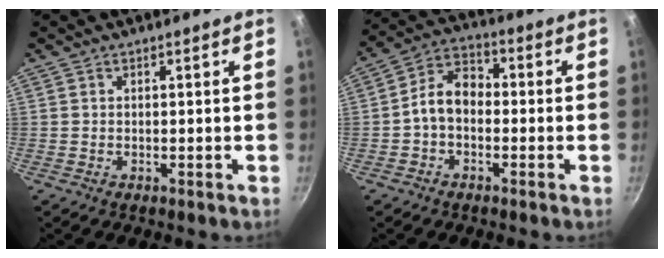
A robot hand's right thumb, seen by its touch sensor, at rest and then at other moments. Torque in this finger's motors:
{"motor_torque": [0.04, -0.23, 0.86, -0.23, 0.08]}